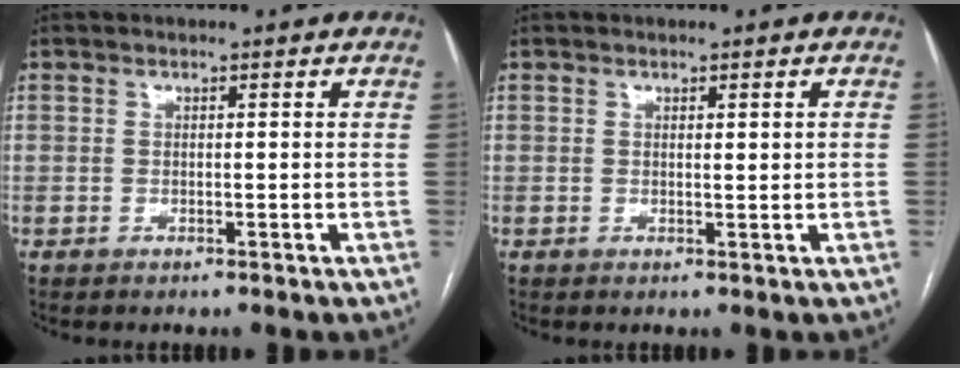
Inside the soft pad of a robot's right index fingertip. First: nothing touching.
{"total": 0.8, "force": [0.4, -0.1, 0.7], "torque": [-0.011, -0.002, 0.007]}